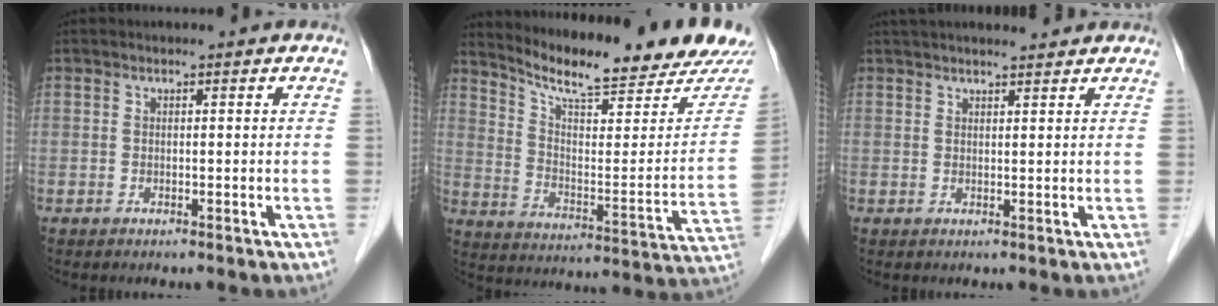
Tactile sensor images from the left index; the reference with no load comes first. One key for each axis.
{"total": 21.1, "fx": 19.5, "fy": 1.1, "fz": 7.9, "tx": -0.129, "ty": -0.080, "tz": 0.268}
{"total": 8.8, "fx": 7.8, "fy": 1.3, "fz": 3.7, "tx": -0.054, "ty": 0.027, "tz": 0.109}